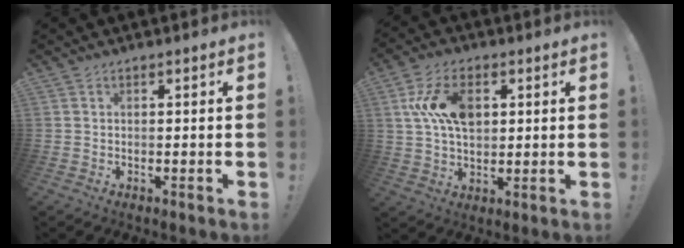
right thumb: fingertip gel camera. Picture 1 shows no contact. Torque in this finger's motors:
{"motor_torque": [-0.01, 0.69, 0.39, 0.81, 0.29]}